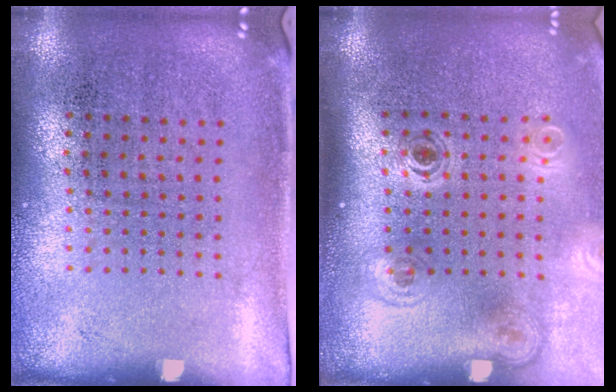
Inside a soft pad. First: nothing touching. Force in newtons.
{"total": 1.8, "press": 1.2, "slide": 1.4}